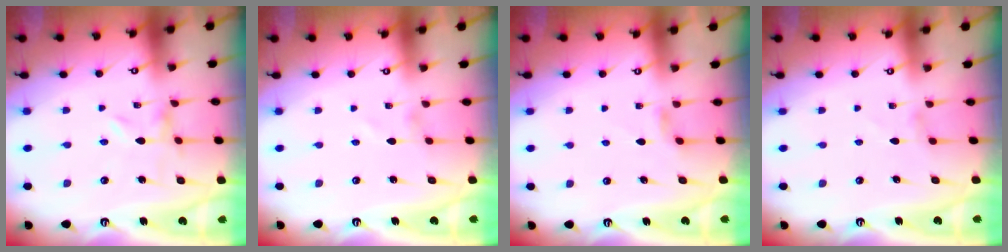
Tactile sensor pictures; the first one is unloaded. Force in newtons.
{"total": 0.7, "press": 0.7, "slide": 0.0}
{"total": 2.9, "press": 2.8, "slide": 0.4}
{"total": 0.0}